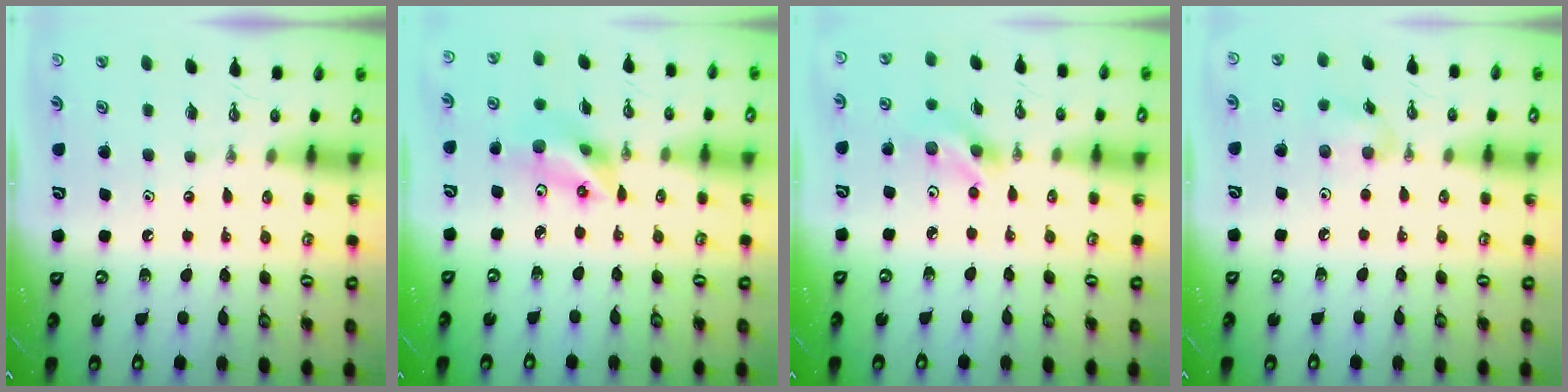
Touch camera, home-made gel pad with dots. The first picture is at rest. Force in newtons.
{"total": 9.7, "press": 9.3, "slide": 2.7}
{"total": 4.6, "press": 4.5, "slide": 0.3}
{"total": 6.5, "press": 6.4, "slide": 0.7}